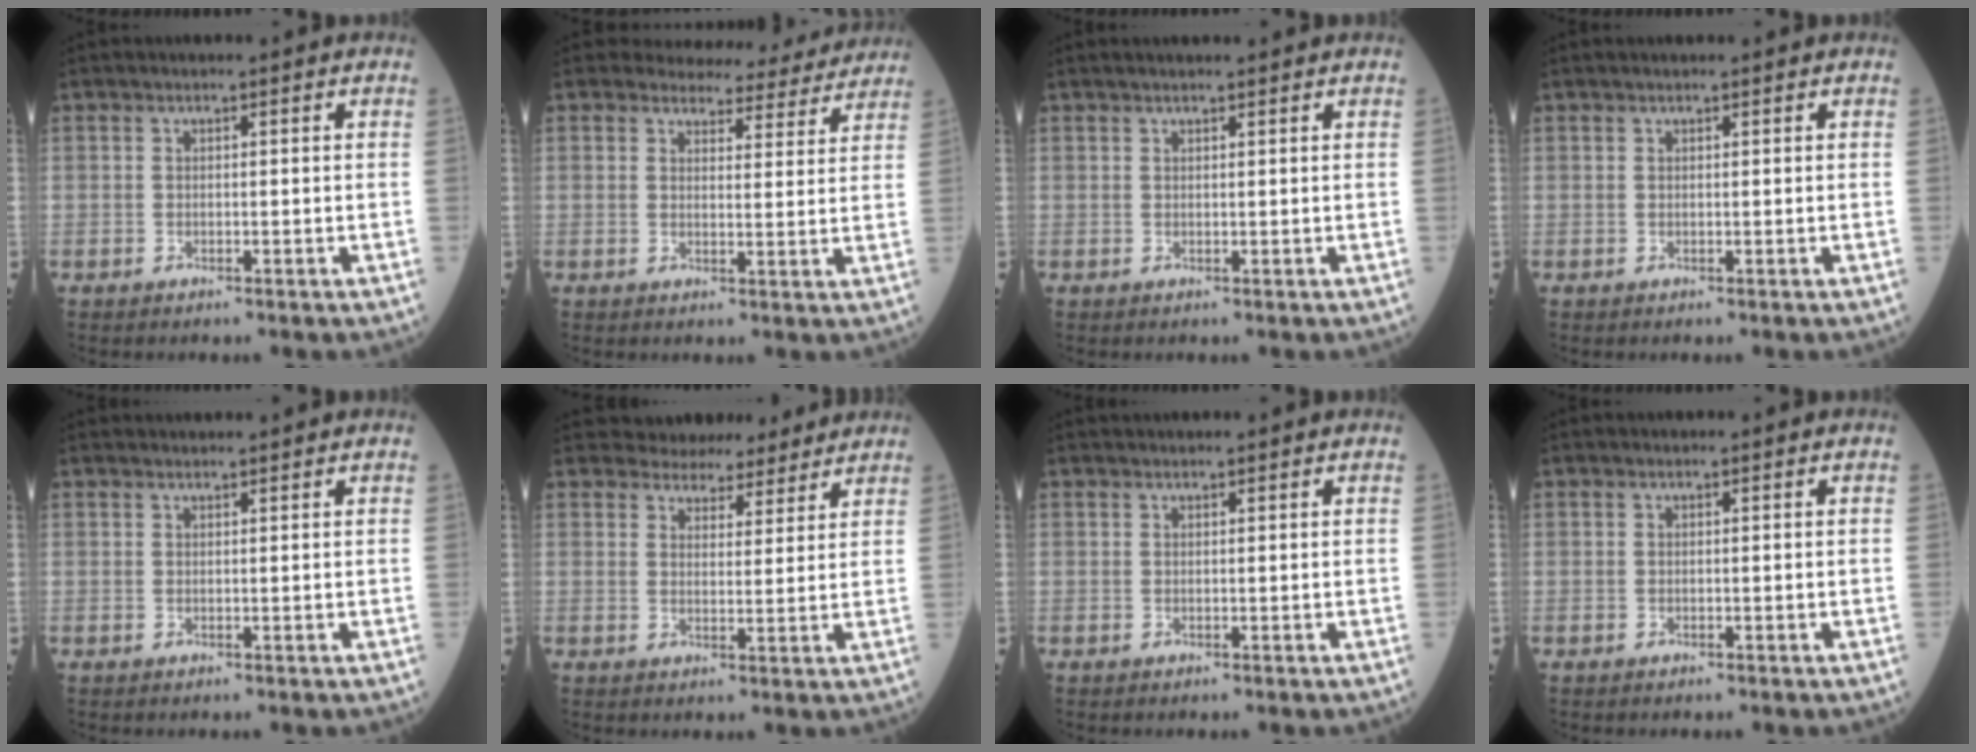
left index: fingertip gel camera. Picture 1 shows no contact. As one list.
[{"total": 9.7, "force": [9.3, 2.7, 0.5], "torque": [0.019, -0.006, 0.092]}, {"total": 3.1, "force": [2.7, 0.2, 1.5], "torque": [-0.015, 0.026, 0.041]}, {"total": 1.0, "force": [0.9, 0.0, 0.5], "torque": [-0.008, 0.015, 0.016]}, {"total": 3.0, "force": [2.9, -0.2, 0.7], "torque": [-0.007, 0.023, 0.042]}, {"total": 8.9, "force": [8.3, 3.1, 1.4], "torque": [-0.008, 0.011, 0.102]}, {"total": 2.0, "force": [1.9, -0.1, 0.6], "torque": [-0.007, 0.023, 0.031]}, {"total": 0.0}]